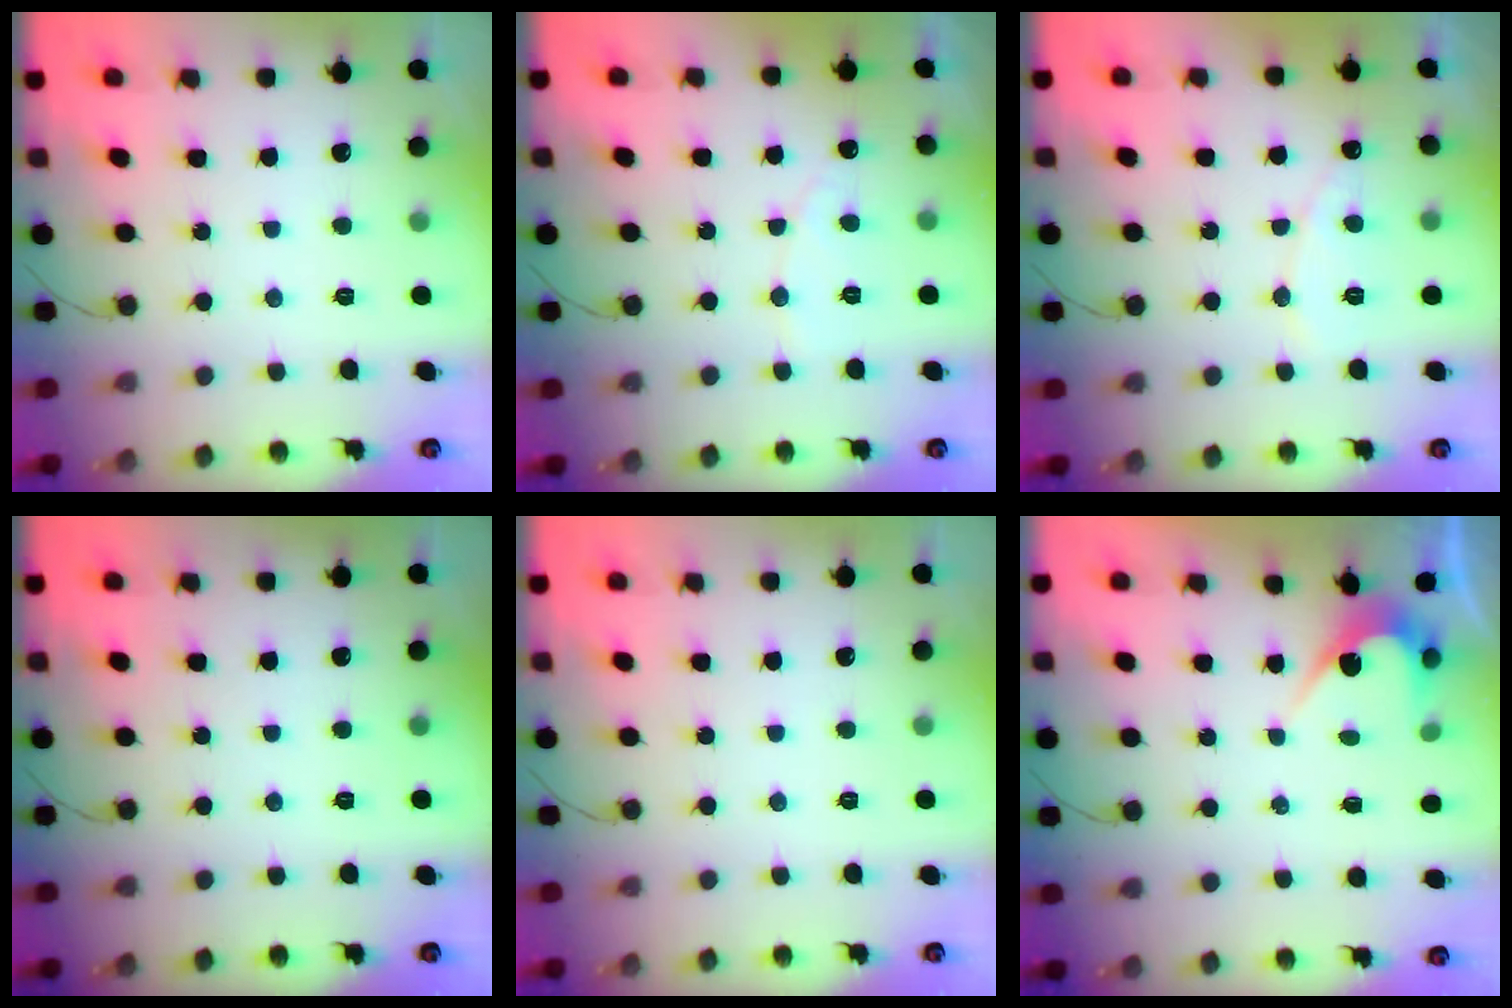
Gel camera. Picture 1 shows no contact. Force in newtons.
{"total": 4.1, "press": 4.1, "slide": 0.3}
{"total": 6.1, "press": 6.1, "slide": 0.5}
{"total": 0.0}
{"total": 0.0}
{"total": 2.8, "press": 2.8, "slide": 0.1}